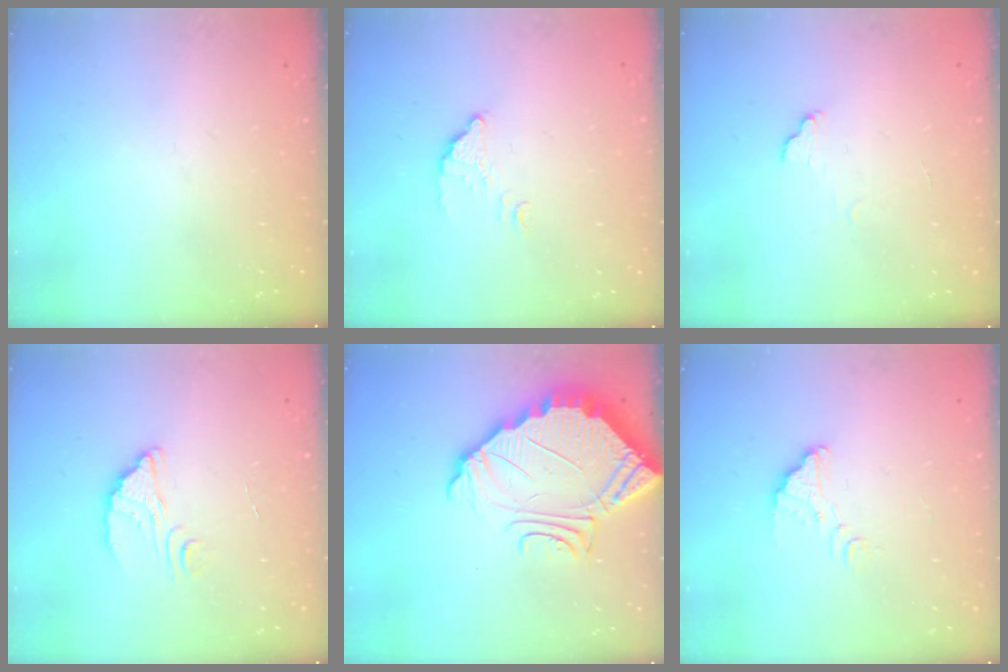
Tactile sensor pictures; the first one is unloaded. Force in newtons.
{"total": 2.9, "press": 2.9, "slide": 0.1}
{"total": 4.5, "press": 4.5, "slide": 0.2}
{"total": 2.9, "press": 2.9, "slide": 0.1}
{"total": 9.7, "press": 9.7, "slide": 0.8}
{"total": 3.0, "press": 3.0, "slide": 0.1}